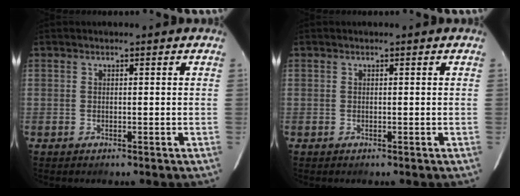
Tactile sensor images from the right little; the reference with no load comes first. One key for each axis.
{"total": 0.0}